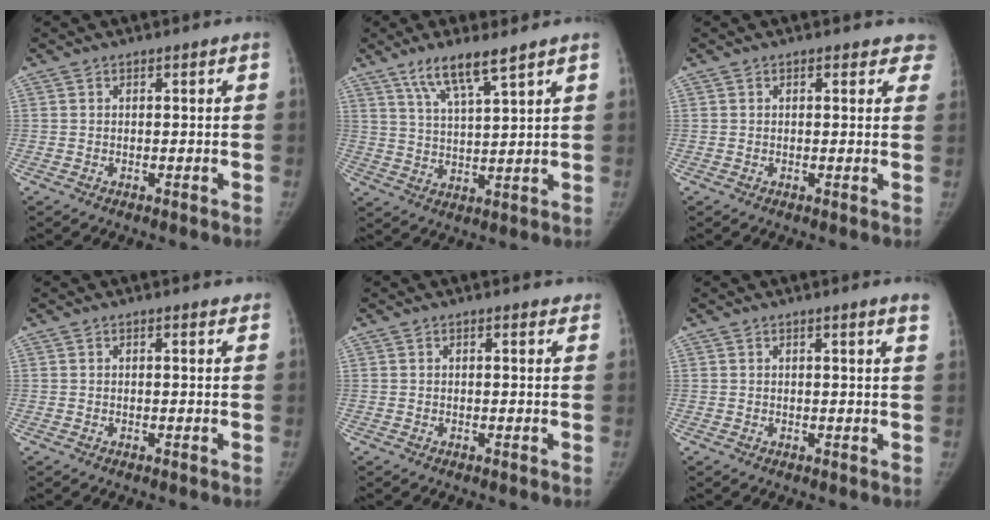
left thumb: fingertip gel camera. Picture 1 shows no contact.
{"total": 8.0, "force": [5.6, 1.2, 5.6], "torque": [-0.100, -0.028, 0.111]}
{"total": 4.0, "force": [3.1, 1.9, 1.5], "torque": [0.021, -0.007, 0.021]}
{"total": 0.9, "force": [0.7, 0.3, 0.5], "torque": [-0.006, -0.002, 0.009]}
{"total": 1.2, "force": [1.0, 0.4, 0.6], "torque": [-0.003, -0.002, 0.010]}
{"total": 3.2, "force": [2.4, -0.3, 2.1], "torque": [-0.026, -0.007, 0.021]}